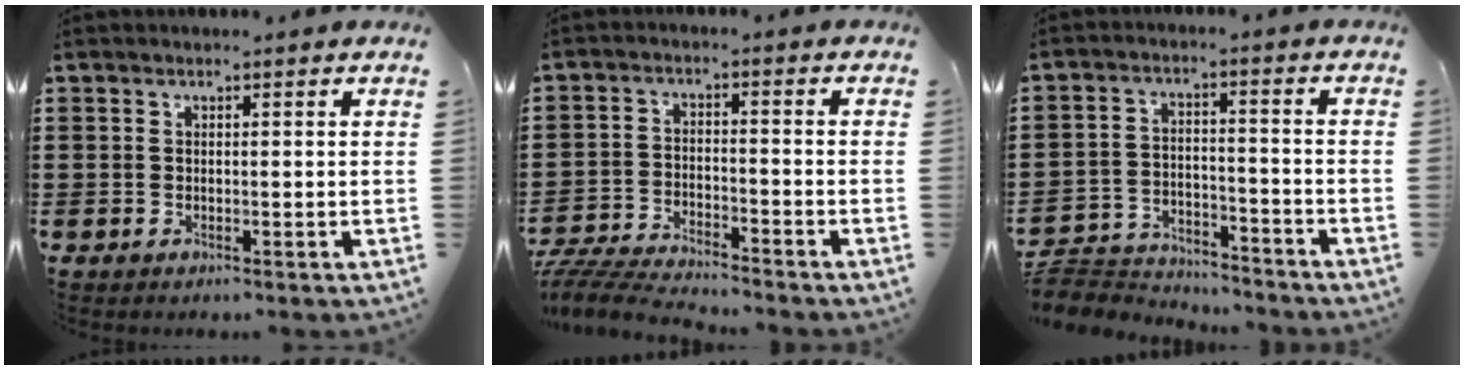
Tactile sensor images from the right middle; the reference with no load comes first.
{"total": 6.0, "force": [-5.9, 0.5, 1.0], "torque": [-0.031, 0.003, -0.120]}
{"total": 5.1, "force": [-5.0, 0.9, 0.5], "torque": [-0.015, 0.009, -0.106]}